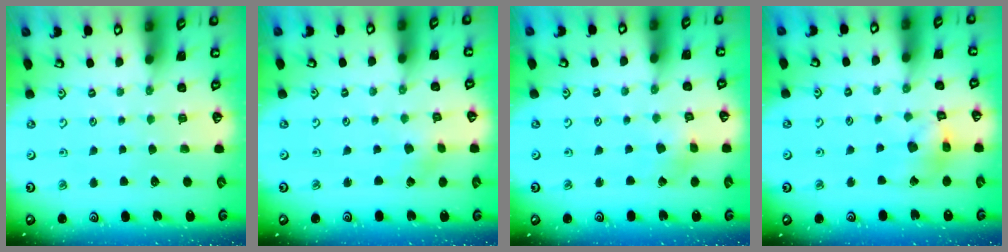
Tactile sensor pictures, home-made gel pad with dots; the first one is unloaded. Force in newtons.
{"total": 0.5, "press": 0.5, "slide": 0.1}
{"total": 2.3, "press": 2.3, "slide": 0.1}
{"total": 10.5, "press": 10.4, "slide": 1.4}